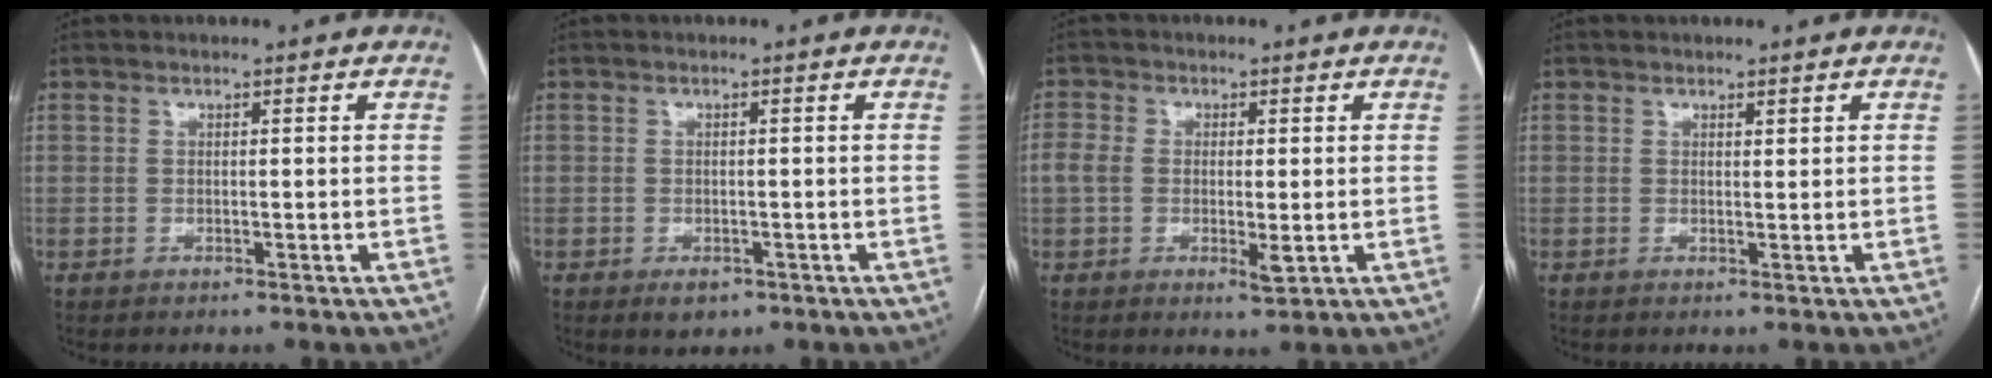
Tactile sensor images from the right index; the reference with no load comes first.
{"total": 2.4, "force": [-1.3, 1.6, 1.2], "torque": [-0.014, 0.000, -0.010]}
{"total": 5.3, "force": [-0.6, 2.7, 4.5], "torque": [-0.087, -0.003, -0.011]}
{"total": 0.6, "force": [0.5, 0.1, 0.3], "torque": [-0.005, -0.005, 0.006]}